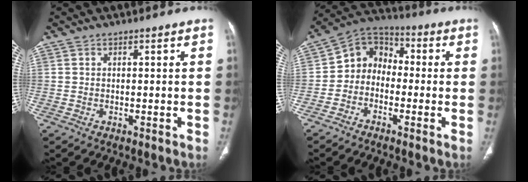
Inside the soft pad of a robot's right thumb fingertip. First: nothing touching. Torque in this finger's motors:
{"motor_torque": [-0.11, -0.04, 0.27, -0.62, -0.06]}